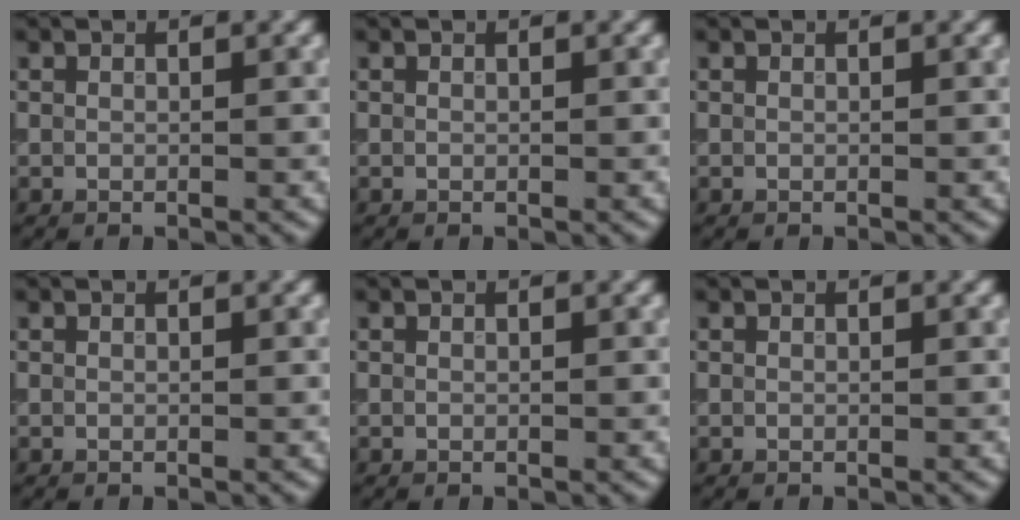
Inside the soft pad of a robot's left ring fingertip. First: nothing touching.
{"total": 0.0}
{"total": 0.0}
{"total": 0.0}
{"total": 0.0}
{"total": 0.0}